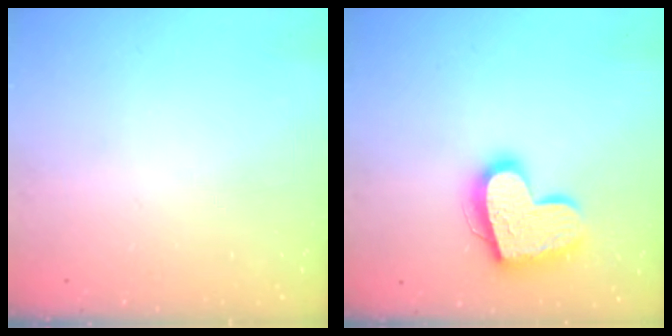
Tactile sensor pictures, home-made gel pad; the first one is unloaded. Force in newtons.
{"total": 17.6, "press": 17.6, "slide": 1.4}